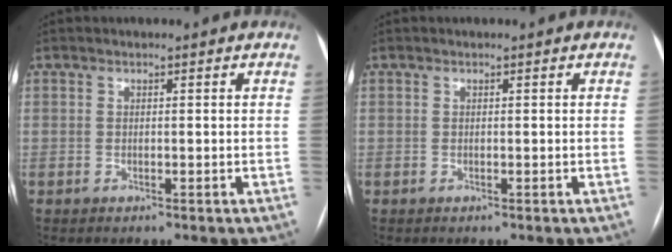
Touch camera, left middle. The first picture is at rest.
{"total": 0.0}